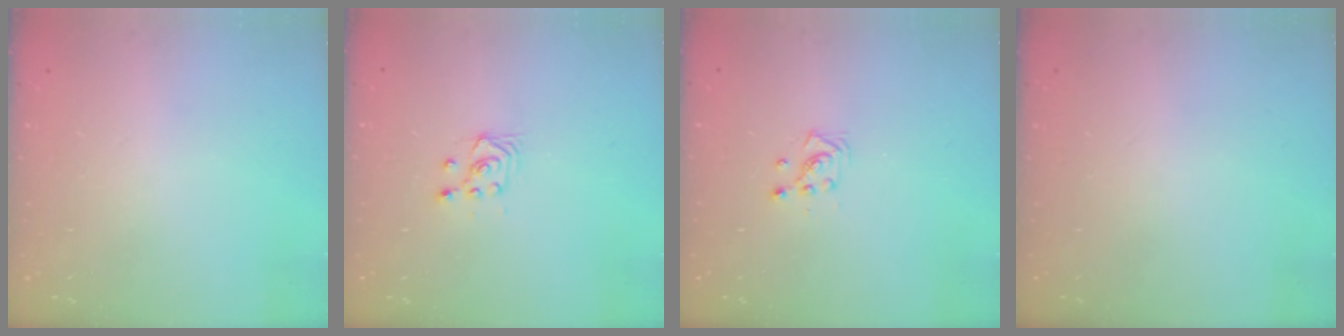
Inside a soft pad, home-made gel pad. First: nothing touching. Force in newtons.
{"total": 3.6, "press": 3.2, "slide": 1.6}
{"total": 3.3, "press": 3.2, "slide": 0.5}
{"total": 0.0}